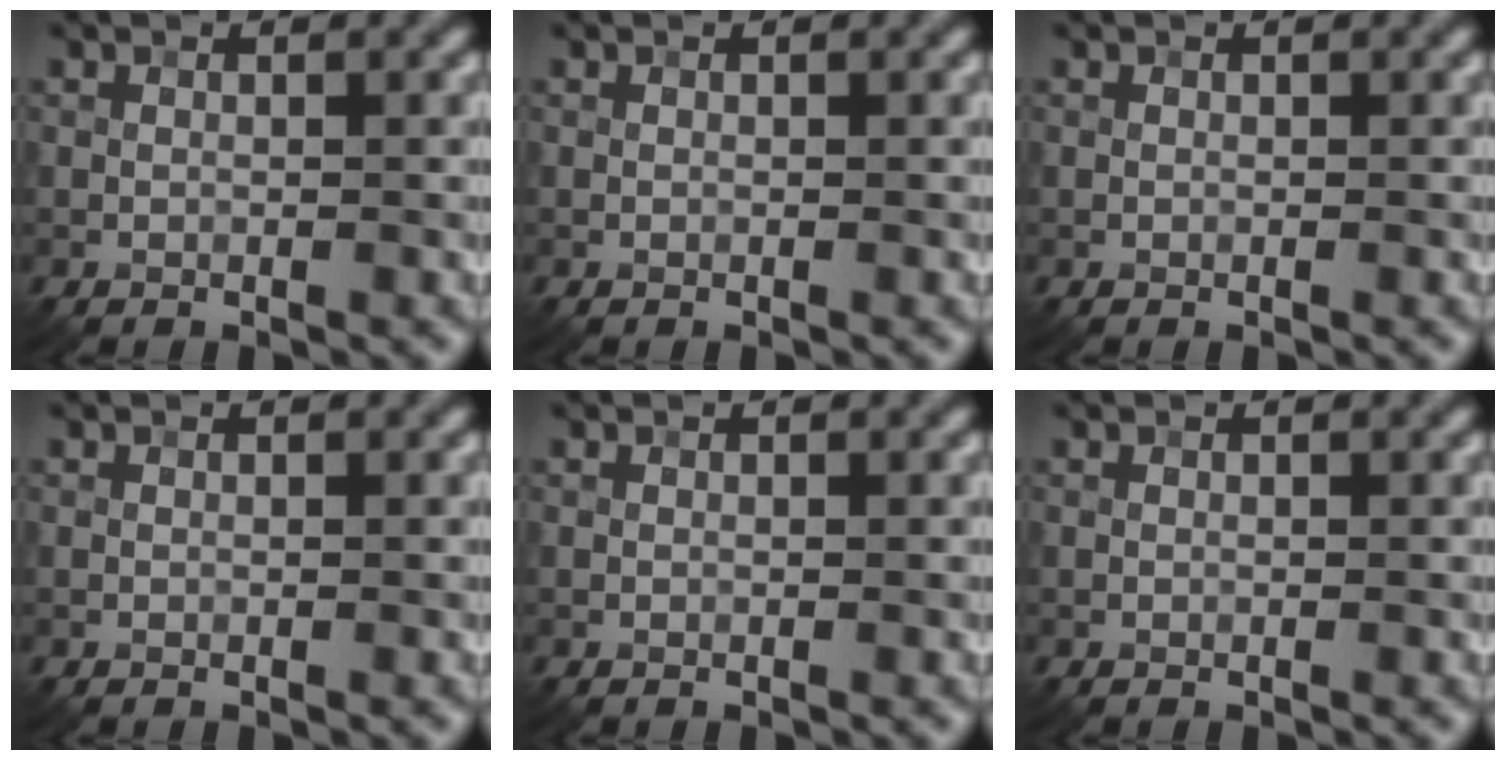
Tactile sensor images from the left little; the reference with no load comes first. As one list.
[{"total": 0.0}, {"total": 0.0}, {"total": 0.0}, {"total": 0.0}, {"total": 0.0}]